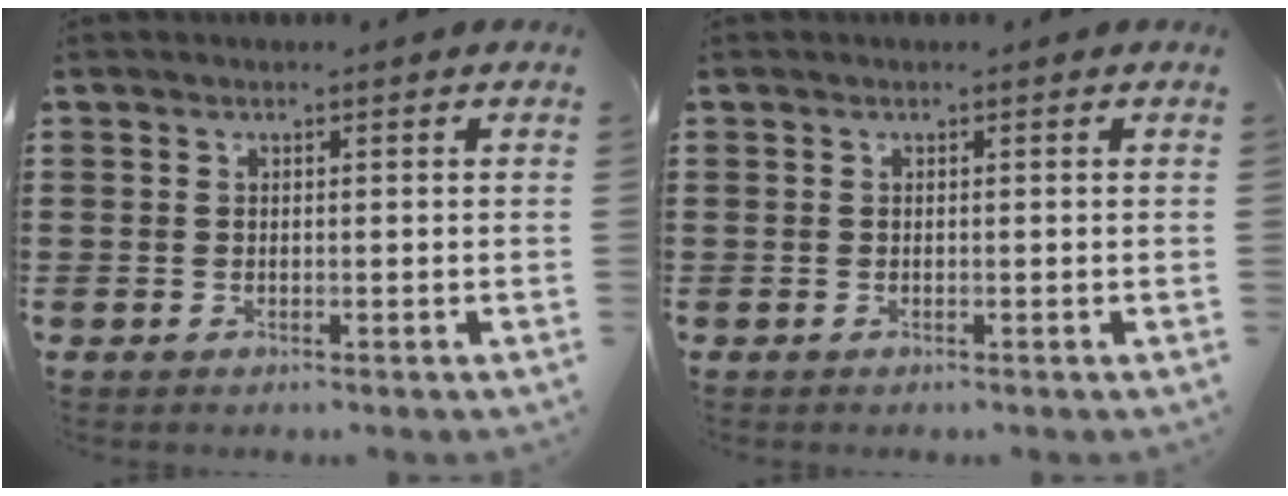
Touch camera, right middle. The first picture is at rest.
{"total": 0.0}